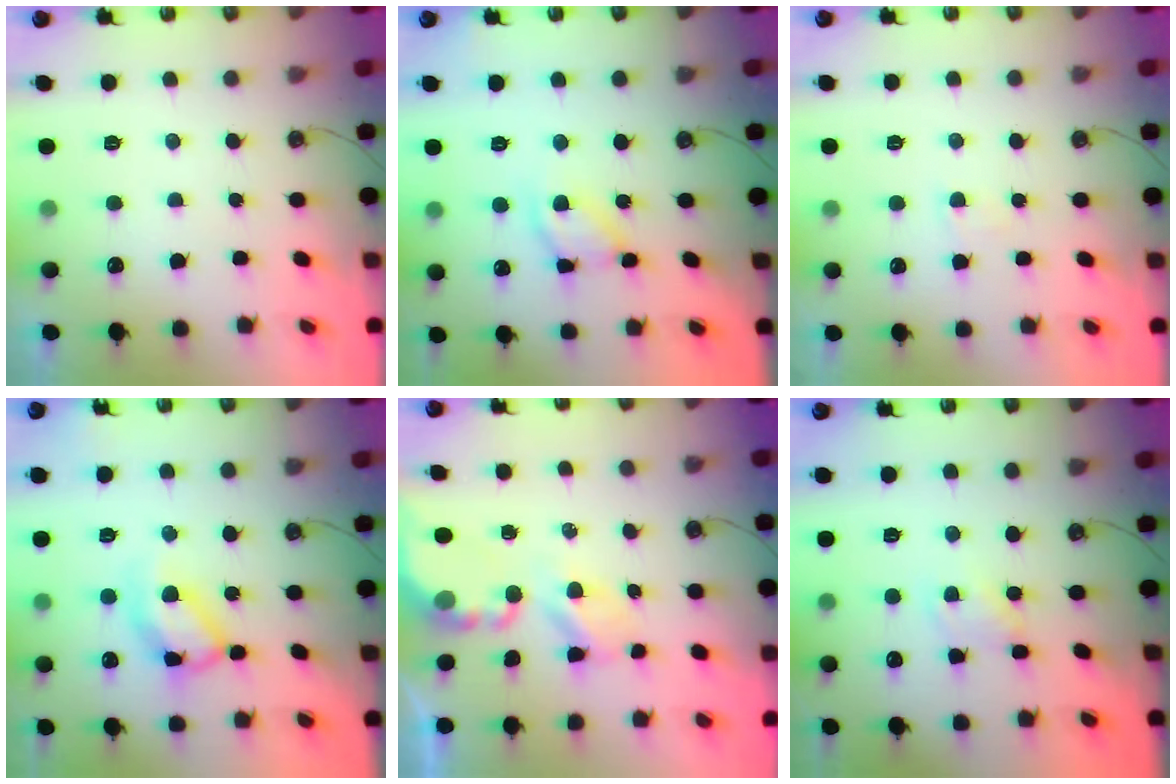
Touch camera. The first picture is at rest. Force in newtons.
{"total": 11.0, "press": 11.0, "slide": 0.7}
{"total": 3.0, "press": 3.0, "slide": 0.4}
{"total": 12.7, "press": 12.6, "slide": 0.9}
{"total": 4.4, "press": 4.4, "slide": 0.1}
{"total": 2.6, "press": 2.5, "slide": 0.4}